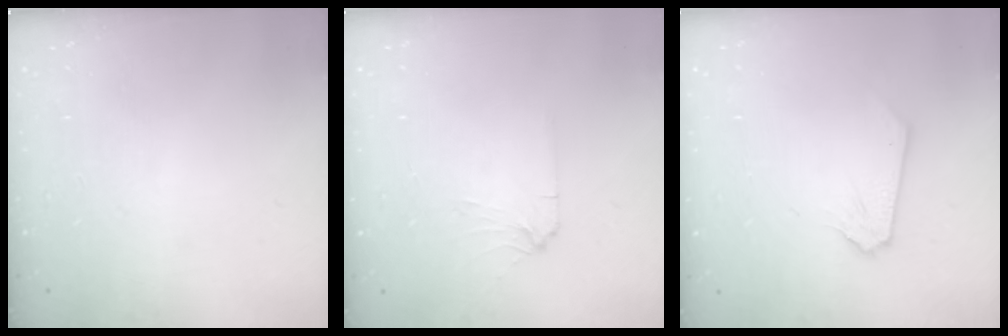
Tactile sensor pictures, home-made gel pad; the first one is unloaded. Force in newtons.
{"total": 2.8, "press": 2.7, "slide": 0.4}
{"total": 0.0}